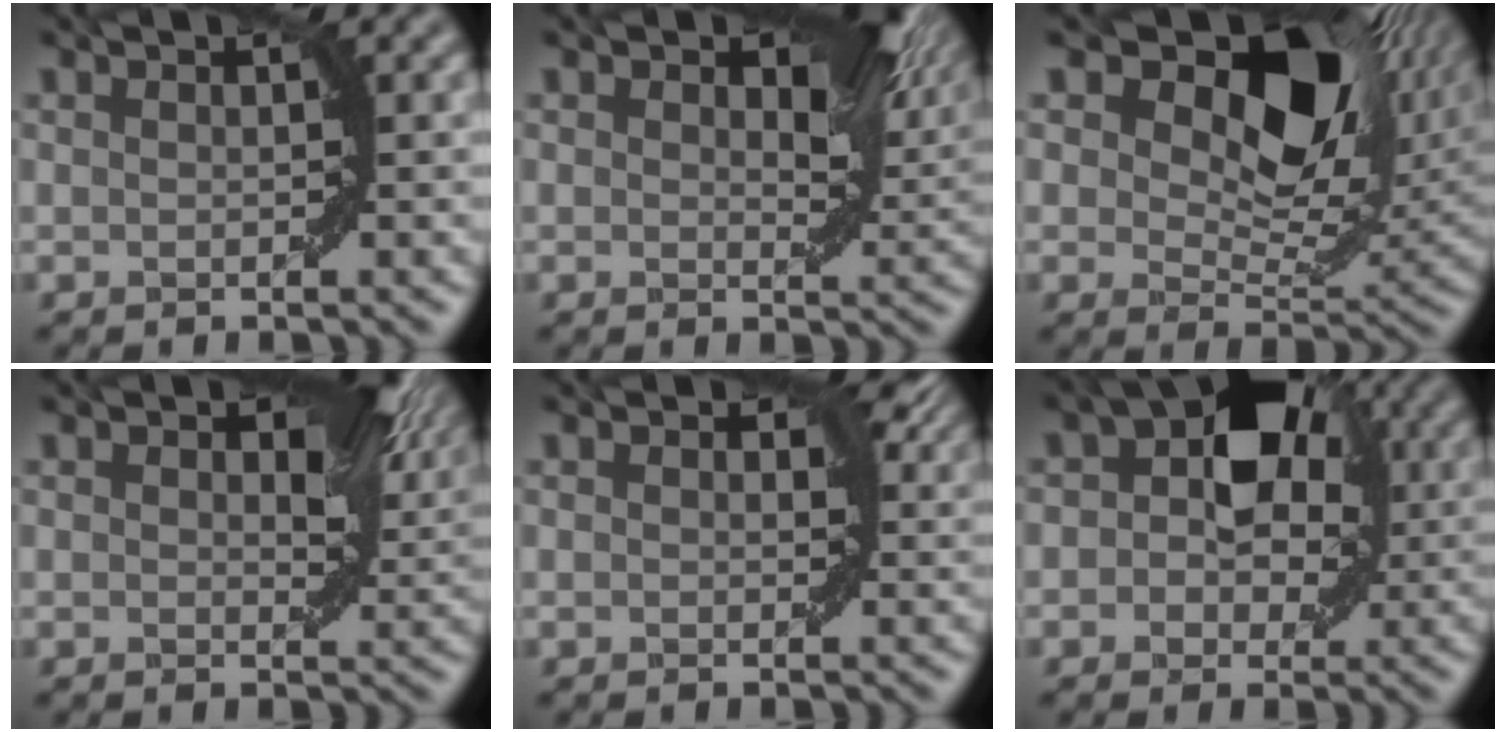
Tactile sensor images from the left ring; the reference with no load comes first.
{"total": 7.4, "force": [2.8, 3.8, 5.6], "torque": [-0.072, 0.002, 0.040]}
{"total": 14.2, "force": [7.1, 7.7, 9.6], "torque": [-0.135, 0.006, 0.112]}
{"total": 6.8, "force": [2.4, 3.7, 5.2], "torque": [-0.061, 0.005, 0.031]}
{"total": 3.4, "force": [1.2, 2.1, 2.4], "torque": [-0.025, 0.003, 0.014]}
{"total": 7.8, "force": [1.6, 5.4, 5.4], "torque": [-0.047, 0.025, -0.009]}